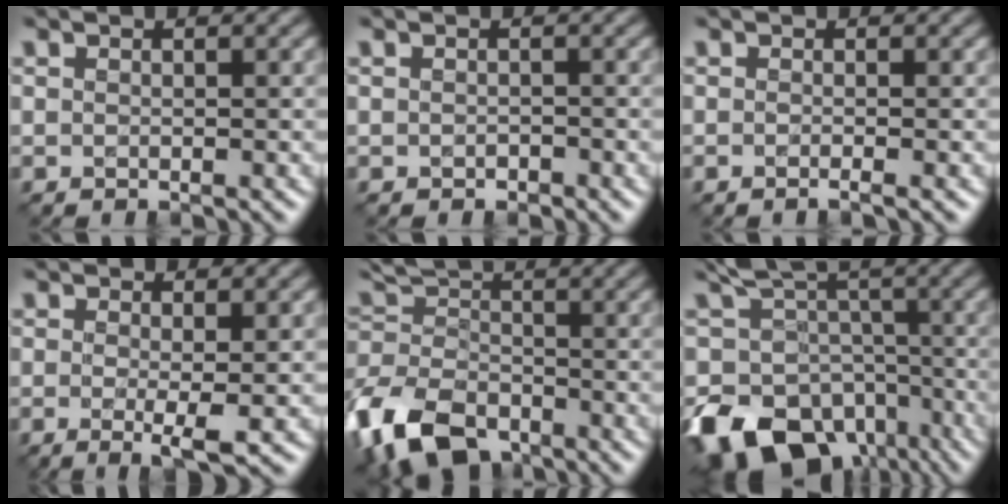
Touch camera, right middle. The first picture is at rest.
{"total": 0.6, "force": [-0.3, 0.4, 0.2], "torque": [-0.002, -0.004, -0.005]}
{"total": 0.9, "force": [-0.4, 0.2, 0.8], "torque": [-0.010, -0.008, -0.009]}
{"total": 2.6, "force": [-0.3, 0.4, 2.6], "torque": [-0.047, -0.013, -0.004]}
{"total": 11.7, "force": [-6.4, 7.1, 6.8], "torque": [-0.149, -0.032, -0.130]}
{"total": 13.9, "force": [-7.3, 9.6, 7.0], "torque": [-0.126, -0.023, -0.116]}